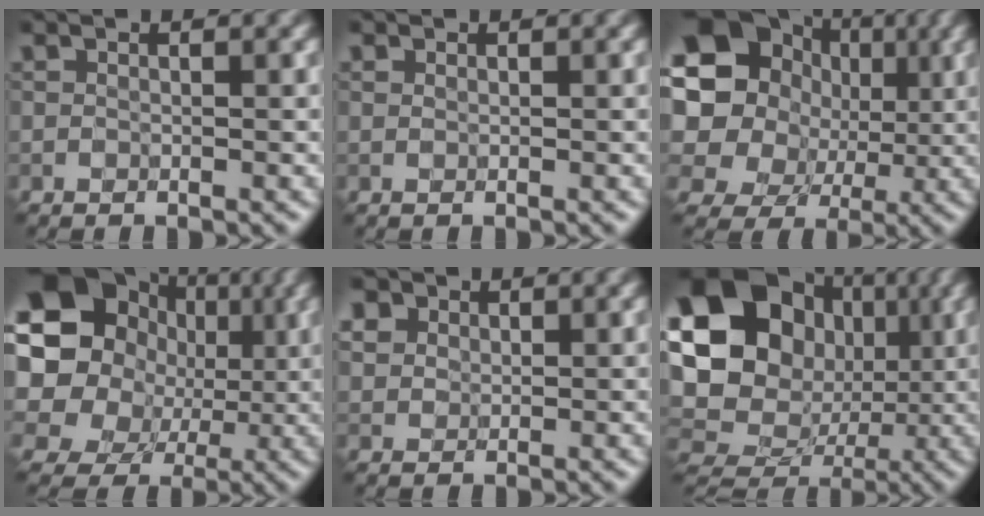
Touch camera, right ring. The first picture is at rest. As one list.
[{"total": 0.7, "force": [0.4, -0.5, -0.3], "torque": [0.006, 0.004, 0.010]}, {"total": 17.7, "force": [4.9, 15.2, 7.6], "torque": [-0.156, 0.031, 0.053]}, {"total": 21.4, "force": [4.8, 18.9, 8.9], "torque": [-0.176, 0.042, 0.033]}, {"total": 5.2, "force": [2.6, 4.0, 1.9], "torque": [-0.046, 0.024, 0.035]}, {"total": 20.6, "force": [2.0, 18.4, 9.1], "torque": [-0.183, 0.031, 0.011]}]